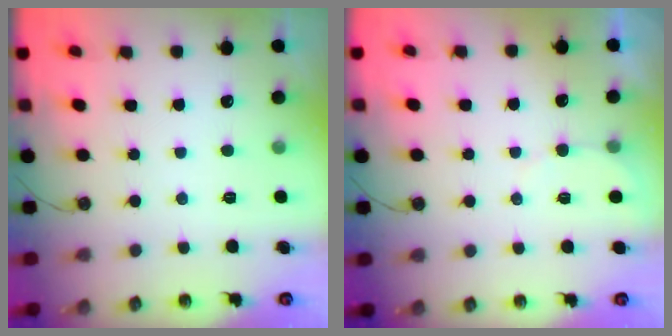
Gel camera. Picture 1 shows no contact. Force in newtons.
{"total": 2.8, "press": 2.8, "slide": 0.2}